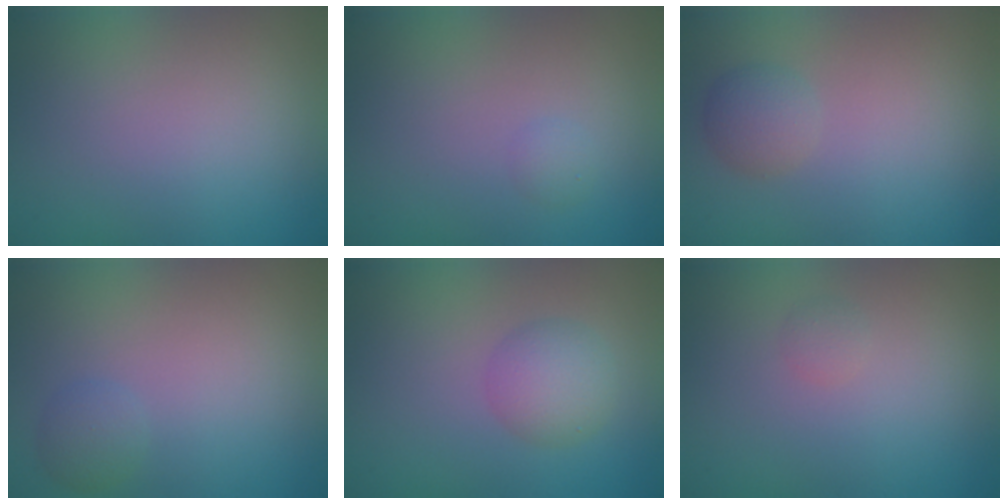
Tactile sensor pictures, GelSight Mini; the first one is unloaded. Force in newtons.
{"total": 0.7, "press": 0.7, "slide": 0.0}
{"total": 1.8, "press": 1.8, "slide": 0.1}
{"total": 1.5, "press": 1.5, "slide": 0.1}
{"total": 3.0, "press": 3.0, "slide": 0.1}
{"total": 0.8, "press": 0.8, "slide": 0.0}